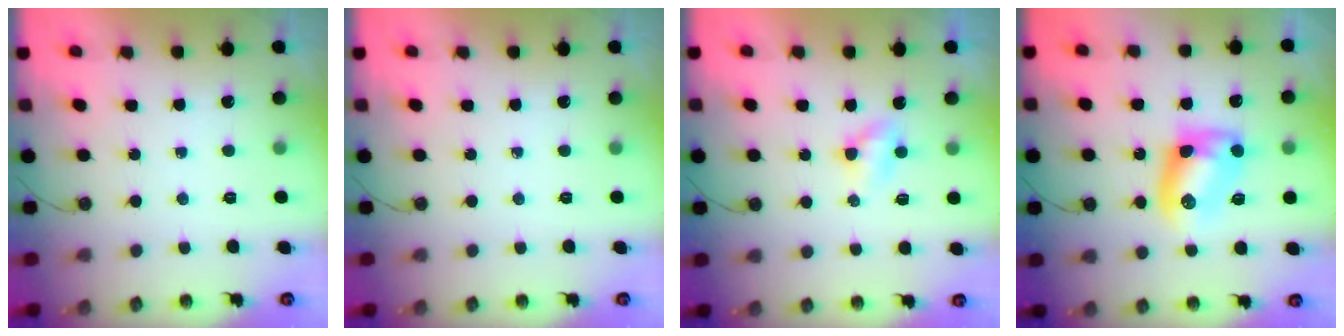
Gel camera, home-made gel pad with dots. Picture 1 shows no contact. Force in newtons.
{"total": 0.0}
{"total": 3.0, "press": 3.0, "slide": 0.3}
{"total": 9.2, "press": 9.2, "slide": 0.4}